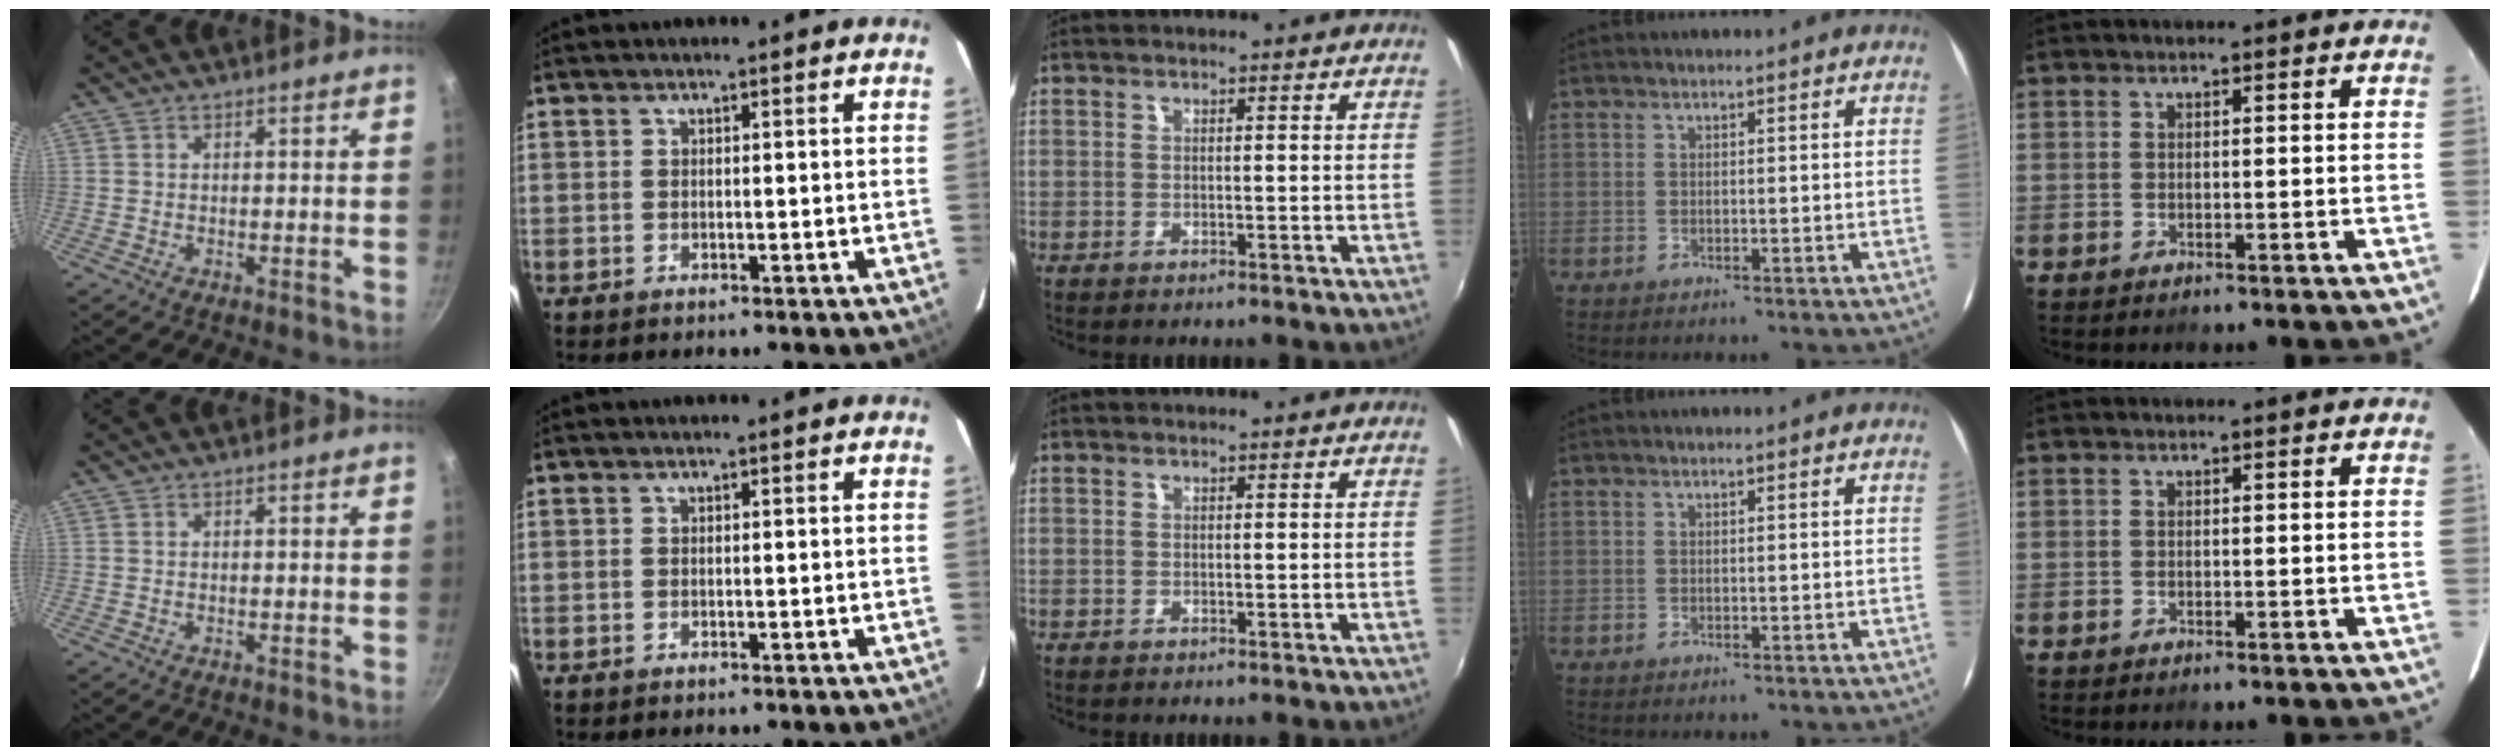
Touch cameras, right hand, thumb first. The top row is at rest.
{}